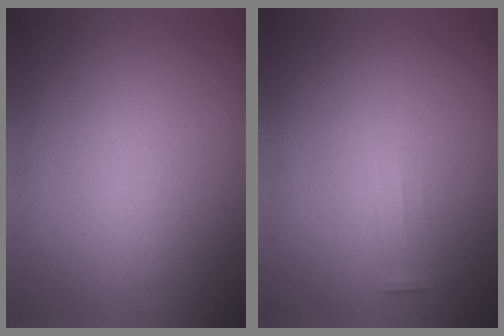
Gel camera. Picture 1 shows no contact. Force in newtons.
{"total": 1.4}